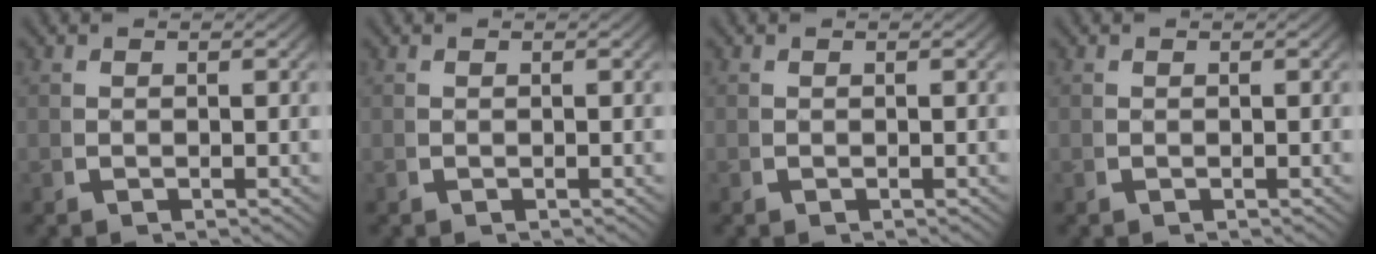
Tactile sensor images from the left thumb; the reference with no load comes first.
{"total": 0.0}
{"total": 0.0}
{"total": 0.0}